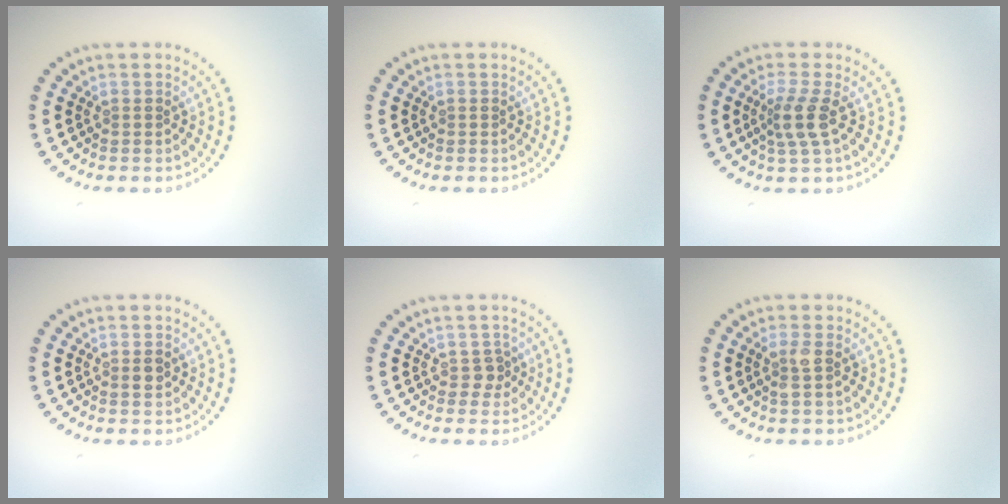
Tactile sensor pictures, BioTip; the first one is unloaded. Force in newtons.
{"total": 0.0}
{"total": 2.7, "press": 2.1, "slide": 1.7}
{"total": 1.0, "press": 1.0, "slide": 0.3}
{"total": 1.2, "press": 0.9, "slide": 0.7}
{"total": 1.5, "press": 1.4, "slide": 0.7}